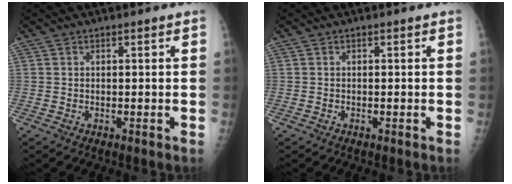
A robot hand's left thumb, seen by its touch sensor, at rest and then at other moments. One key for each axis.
{"total": 0.0}